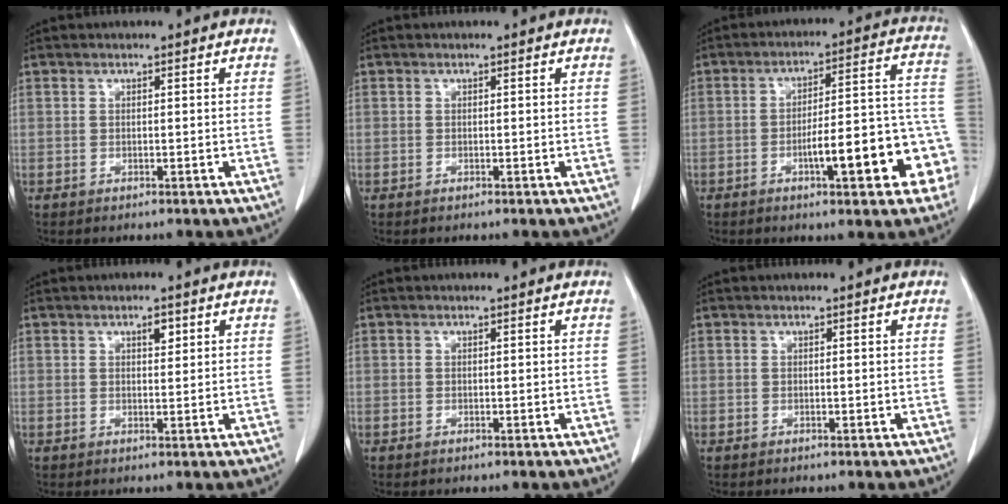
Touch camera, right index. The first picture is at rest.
{"total": 0.0}
{"total": 14.4, "force": [-5.3, 2.9, 13.0], "torque": [-0.147, 0.039, -0.067]}
{"total": 1.7, "force": [0.9, 0.7, 1.3], "torque": [-0.019, -0.002, 0.012]}
{"total": 0.0}
{"total": 0.0}